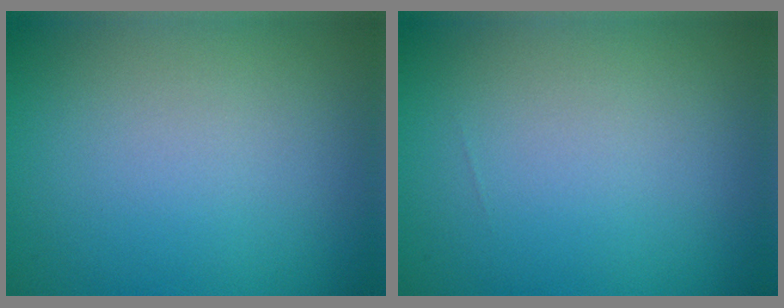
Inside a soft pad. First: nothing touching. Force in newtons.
{"total": 0.0}